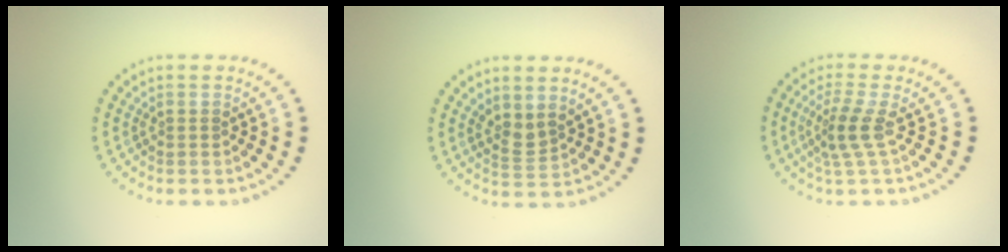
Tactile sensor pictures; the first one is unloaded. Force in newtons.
{"total": 1.8, "press": 1.4, "slide": 1.1}
{"total": 2.5, "press": 1.8, "slide": 1.7}